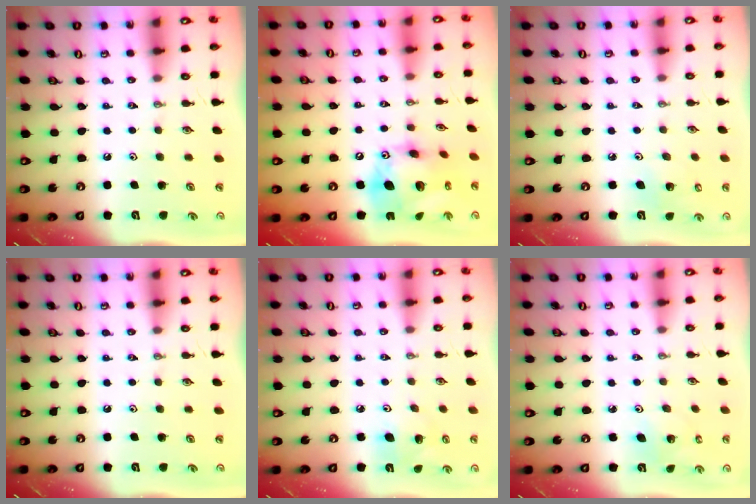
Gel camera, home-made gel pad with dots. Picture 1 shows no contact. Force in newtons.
{"total": 18.2, "press": 18.2, "slide": 1.3}
{"total": 4.8, "press": 4.6, "slide": 1.4}
{"total": 0.0}
{"total": 7.8, "press": 7.7, "slide": 1.3}
{"total": 5.0, "press": 4.9, "slide": 0.3}